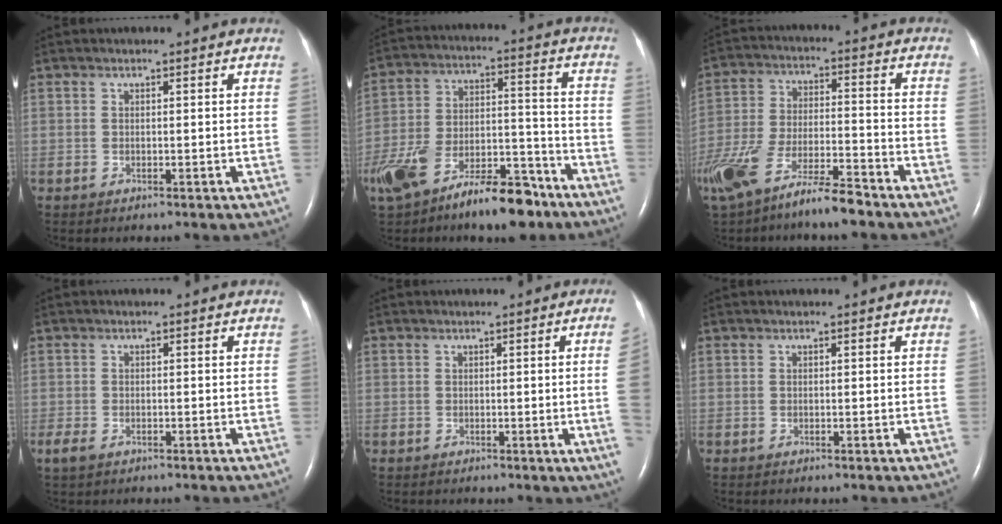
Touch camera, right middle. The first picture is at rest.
{"total": 18.6, "force": [-13.4, 6.6, 11.1], "torque": [-0.218, 0.021, -0.233]}
{"total": 15.2, "force": [-11.7, 3.2, 9.1], "torque": [-0.197, -0.014, -0.216]}
{"total": 2.4, "force": [-1.4, 1.4, 1.5], "torque": [-0.034, -0.005, -0.020]}
{"total": 3.5, "force": [-0.2, -1.5, 3.2], "torque": [-0.041, -0.006, -0.001]}
{"total": 0.0}